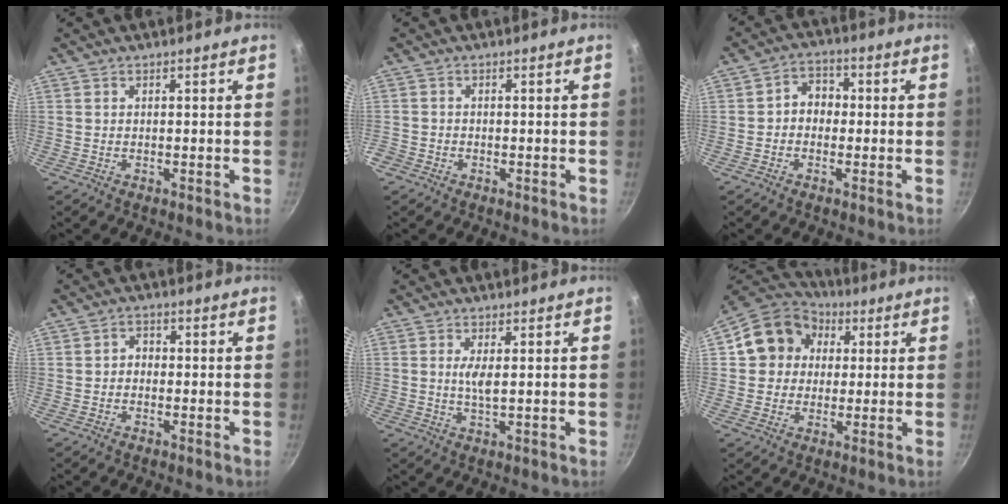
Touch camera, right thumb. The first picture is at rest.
{"total": 1.7, "force": [-1.1, 1.3, 0.3], "torque": [-0.013, 0.002, -0.021]}
{"total": 5.1, "force": [-0.3, 4.2, 2.9], "torque": [-0.014, 0.014, -0.016]}
{"total": 2.1, "force": [-0.4, 1.8, 1.1], "torque": [-0.008, 0.009, -0.010]}
{"total": 3.0, "force": [0.6, 0.7, 2.8], "torque": [-0.056, -0.006, 0.013]}
{"total": 12.9, "force": [2.9, 11.4, 5.4], "torque": [-0.064, 0.023, 0.034]}